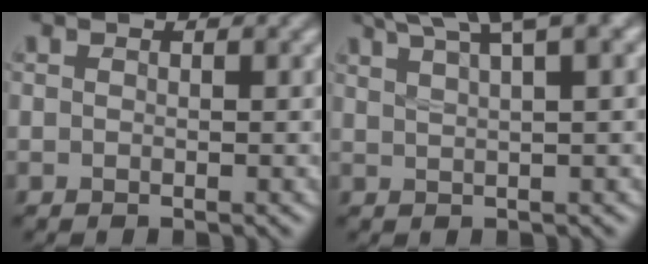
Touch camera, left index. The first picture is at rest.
{"total": 7.7, "force": [5.4, 1.7, 5.2], "torque": [-0.063, 0.029, 0.058]}